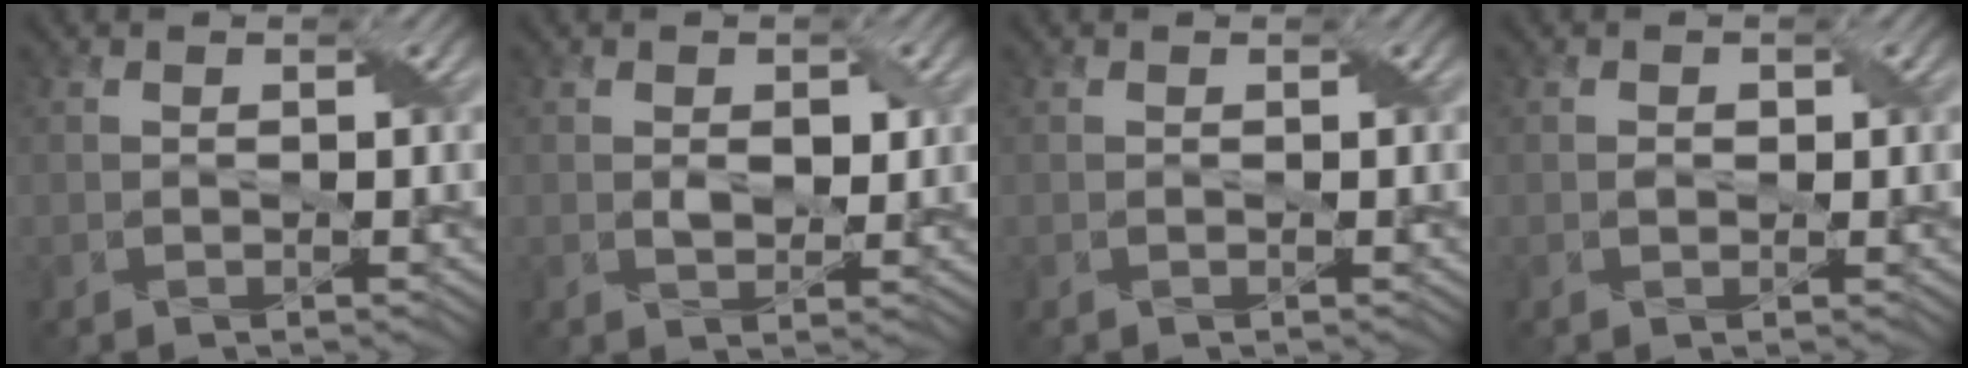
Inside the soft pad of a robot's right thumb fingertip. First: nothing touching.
{"total": 2.5, "force": [0.4, 1.5, 1.9], "torque": [-0.040, -0.005, 0.011]}
{"total": 0.0}
{"total": 0.7, "force": [0.0, 0.6, 0.4], "torque": [-0.008, -0.001, -0.002]}